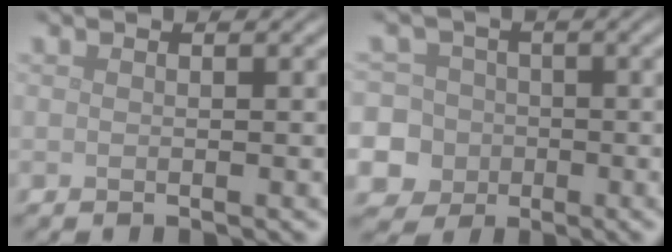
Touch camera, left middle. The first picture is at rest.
{"total": 10.9, "force": [-3.4, 10.1, 2.3], "torque": [-0.067, -0.008, -0.089]}